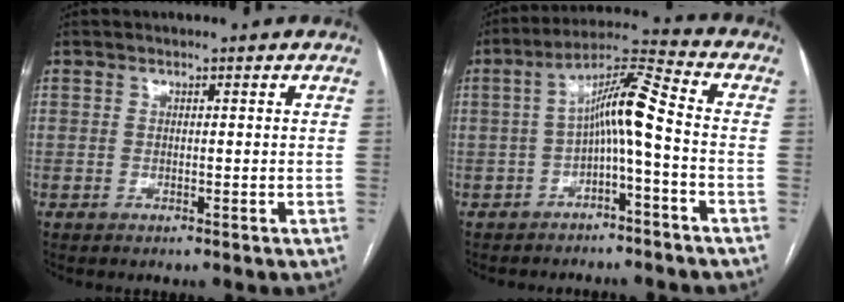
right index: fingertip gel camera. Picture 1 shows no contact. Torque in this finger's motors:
{"motor_torque": [0.99, -0.09, 0.50, 0.14]}